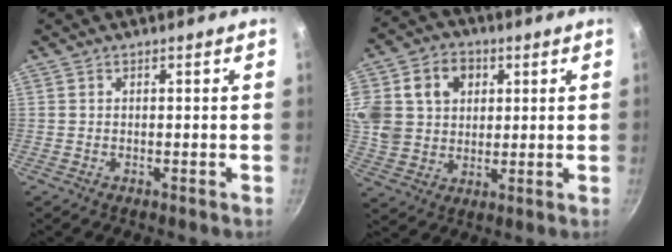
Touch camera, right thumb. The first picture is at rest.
{"total": 19.3, "force": [5.5, 15.7, 9.8], "torque": [-0.212, 0.022, 0.099]}